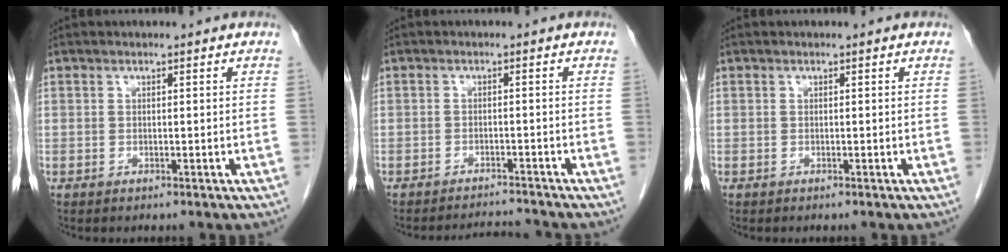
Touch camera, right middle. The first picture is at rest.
{"total": 3.7, "force": [-3.5, -1.0, -0.4], "torque": [0.005, -0.008, -0.055]}
{"total": 0.0}